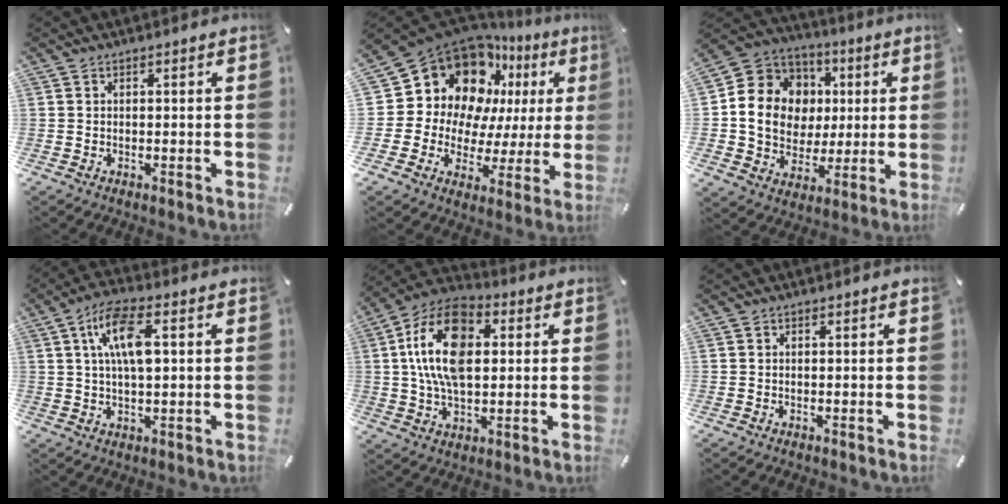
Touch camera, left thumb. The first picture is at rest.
{"total": 16.1, "force": [8.6, 12.3, 6.0], "torque": [-0.095, -0.086, 0.166]}
{"total": 14.3, "force": [1.2, 13.1, 5.5], "torque": [-0.108, -0.004, 0.032]}
{"total": 10.0, "force": [2.5, 3.9, 8.9], "torque": [-0.172, 0.006, 0.039]}
{"total": 17.1, "force": [2.7, 10.5, 13.2], "torque": [-0.272, 0.007, 0.045]}
{"total": 0.0}